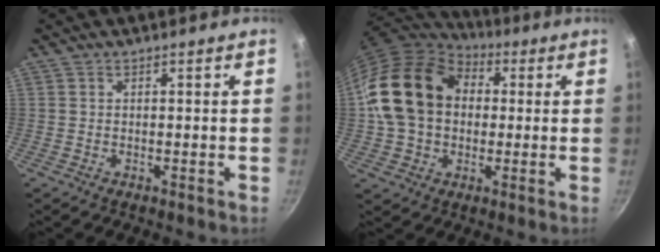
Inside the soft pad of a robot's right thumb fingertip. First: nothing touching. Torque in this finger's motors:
{"motor_torque": [1.42, 3.59, 1.22, -0.96, 0.27]}